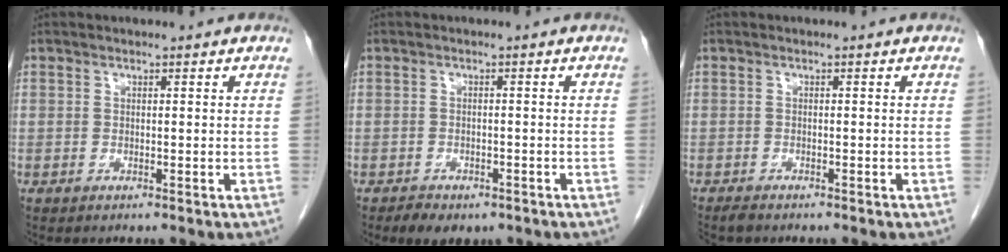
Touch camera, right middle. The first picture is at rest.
{"total": 4.6, "force": [-3.3, 2.4, 2.1], "torque": [-0.028, -0.002, -0.043]}
{"total": 1.5, "force": [-1.3, 0.3, 0.5], "torque": [-0.015, -0.004, -0.021]}